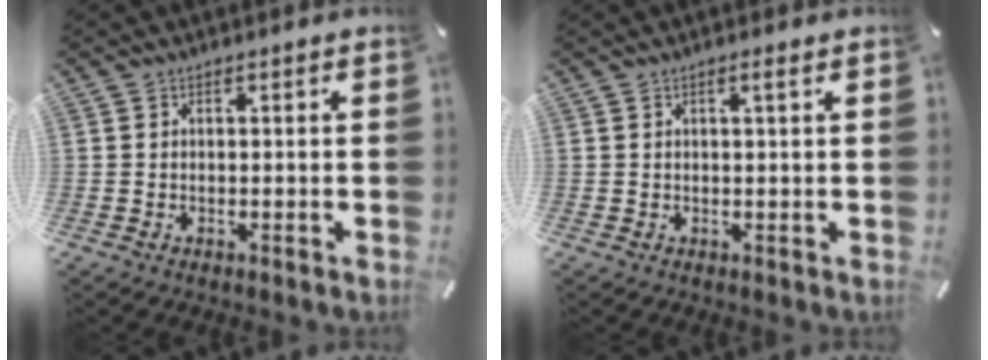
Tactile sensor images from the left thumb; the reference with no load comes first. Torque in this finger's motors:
{"motor_torque": [-0.20, -0.12, 0.09, 0.20, -0.02]}